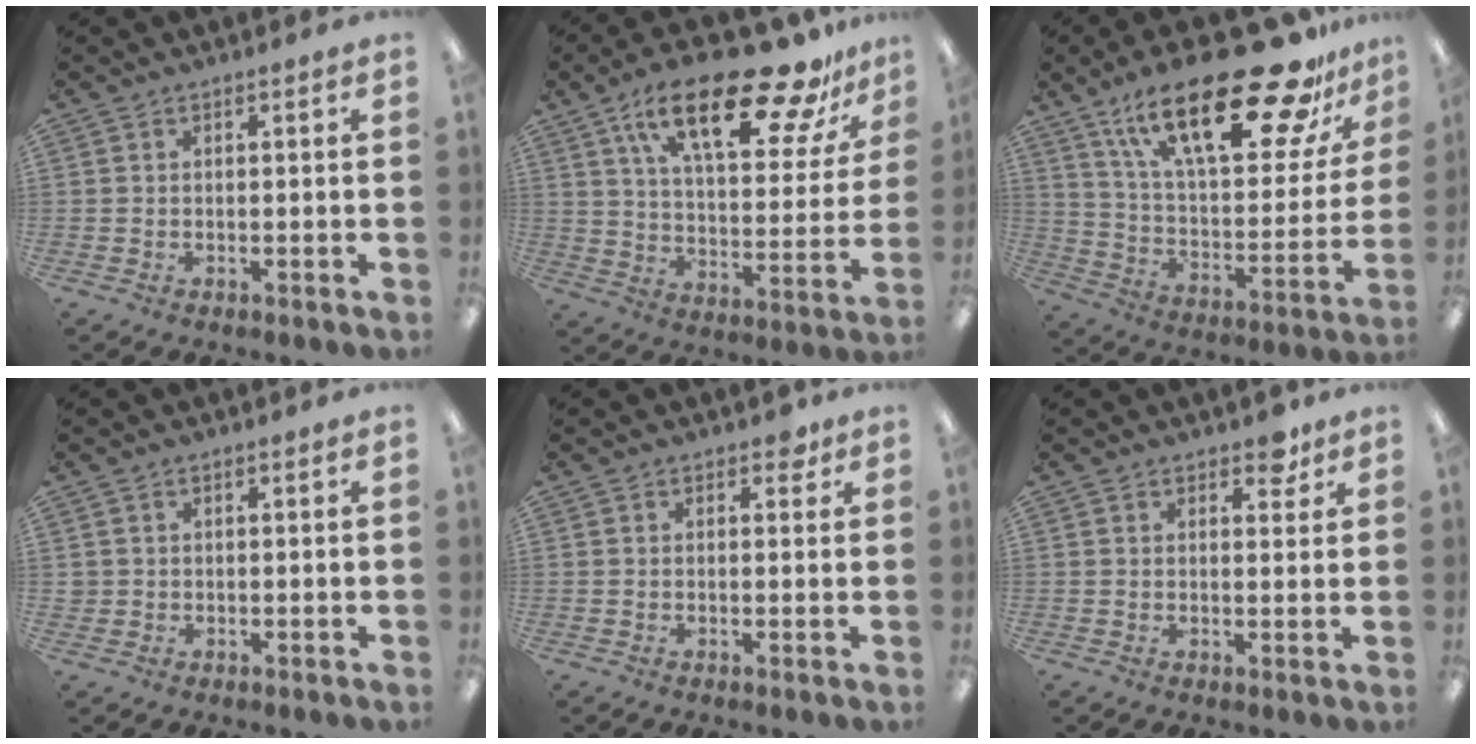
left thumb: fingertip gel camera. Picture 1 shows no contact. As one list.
[{"total": 24.4, "force": [16.0, 8.5, 16.4], "torque": [-0.257, -0.085, 0.261]}, {"total": 30.2, "force": [18.9, 10.7, 20.9], "torque": [-0.338, -0.105, 0.315]}, {"total": 1.3, "force": [0.3, 1.2, 0.1], "torque": [-0.003, 0.004, 0.004]}, {"total": 2.3, "force": [1.4, 1.4, 1.2], "torque": [-0.010, -0.001, 0.020]}, {"total": 3.7, "force": [2.7, 1.9, 1.7], "torque": [-0.007, -0.010, 0.043]}]